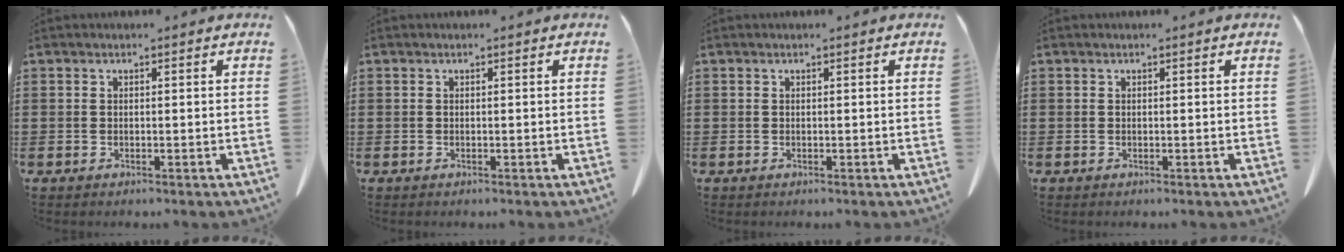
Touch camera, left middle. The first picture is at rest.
{"total": 0.0}
{"total": 0.0}
{"total": 0.0}